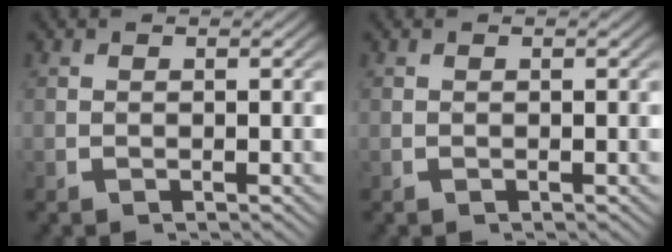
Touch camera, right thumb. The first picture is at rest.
{"total": 0.0}